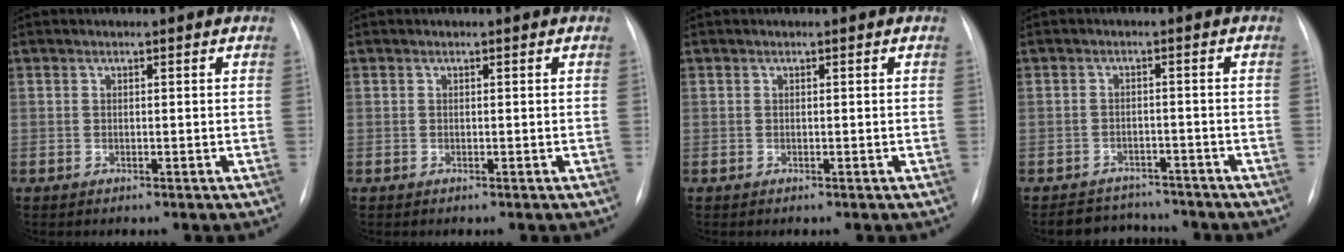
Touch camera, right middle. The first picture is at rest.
{"total": 0.0}
{"total": 0.0}
{"total": 6.2, "force": [-5.8, 2.2, 0.3], "torque": [0.001, 0.010, -0.081]}